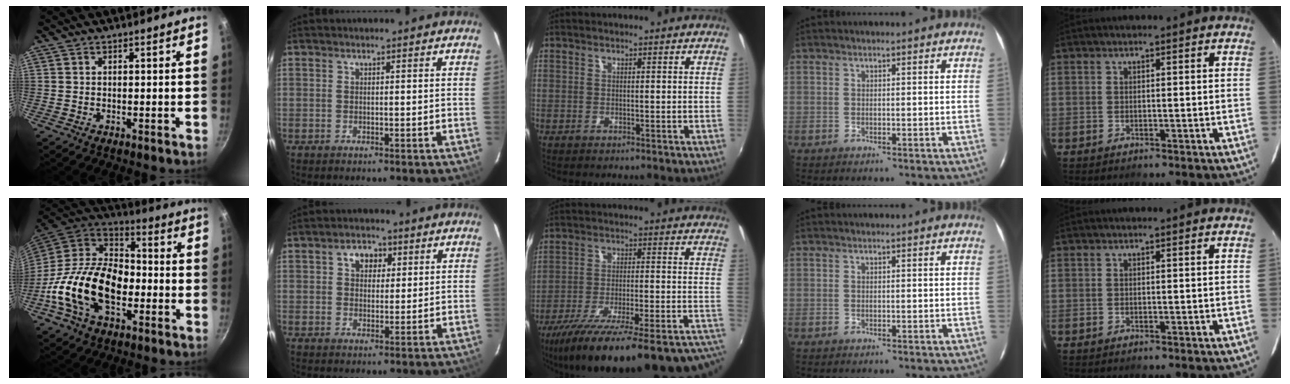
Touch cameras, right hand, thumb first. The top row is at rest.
{"thumb": {"total": 23.2, "force": [-6.1, 14.4, 17.1], "torque": [-0.296, 0.041, -0.129]}, "index": {"total": 4.7, "force": [1.7, 3.6, 2.5], "torque": [-0.035, 0.015, 0.029]}, "middle": {"total": 32.0, "force": [-26.2, 3.8, 18.0], "torque": [-0.249, -0.074, -0.369]}}